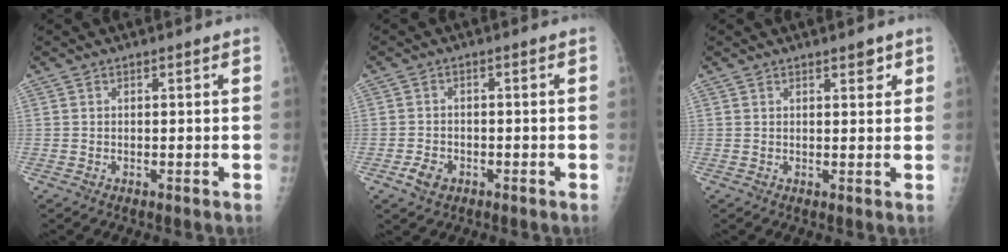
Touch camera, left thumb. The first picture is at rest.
{"total": 3.5, "force": [-1.8, 2.4, 1.7], "torque": [-0.026, 0.008, -0.029]}
{"total": 2.2, "force": [1.4, 1.0, 1.5], "torque": [-0.008, -0.006, 0.017]}